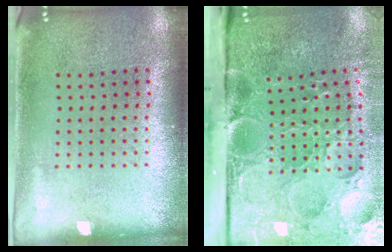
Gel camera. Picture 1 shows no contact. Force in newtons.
{"total": 5.3, "press": 4.1, "slide": 3.3}